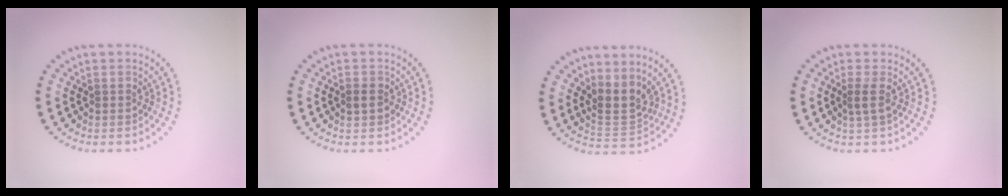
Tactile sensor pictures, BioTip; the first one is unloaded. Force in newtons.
{"total": 1.2, "press": 1.2, "slide": 0.2}
{"total": 2.9, "press": 2.4, "slide": 1.7}
{"total": 1.1, "press": 0.8, "slide": 0.7}